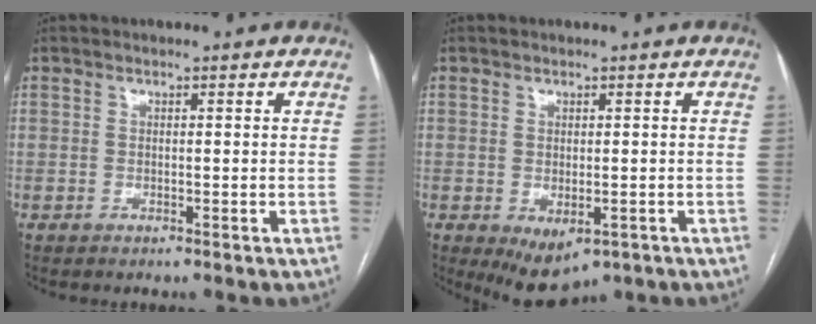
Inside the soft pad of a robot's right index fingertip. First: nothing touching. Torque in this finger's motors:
{"motor_torque": [0.81, -0.33, 0.32, 0.06]}